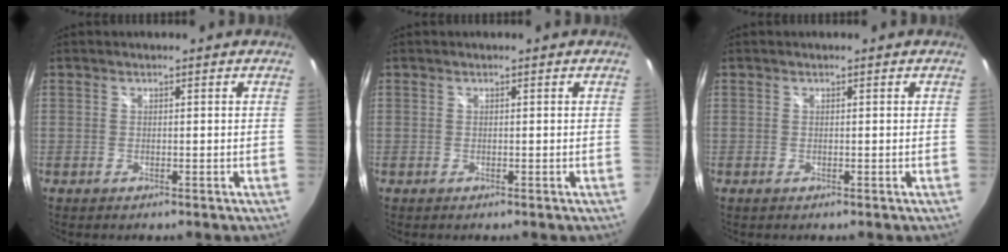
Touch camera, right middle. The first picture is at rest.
{"total": 0.0}
{"total": 0.0}